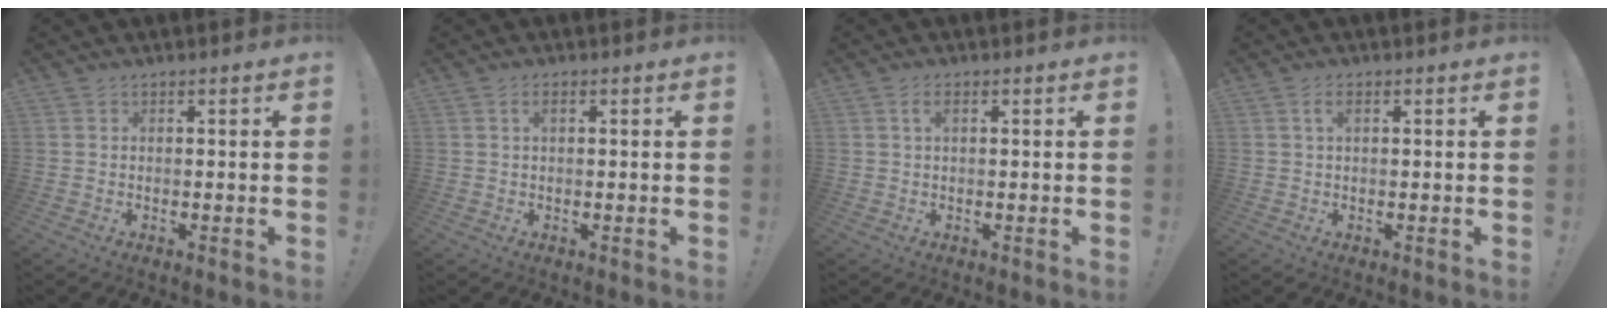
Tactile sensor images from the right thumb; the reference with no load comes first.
{"total": 1.4, "force": [0.3, 0.5, 1.3], "torque": [-0.018, 0.002, 0.003]}
{"total": 2.2, "force": [0.8, 0.8, 1.9], "torque": [-0.031, 0.002, 0.011]}
{"total": 2.2, "force": [0.7, 0.8, 2.0], "torque": [-0.032, 0.002, 0.010]}